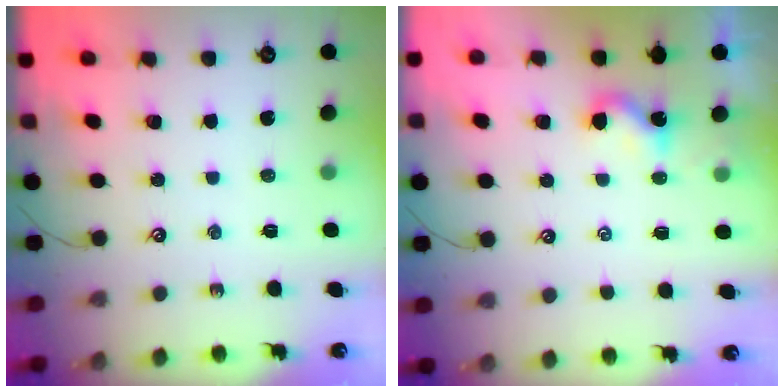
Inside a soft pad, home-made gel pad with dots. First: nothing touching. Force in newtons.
{"total": 0.6, "press": 0.4, "slide": 0.5}